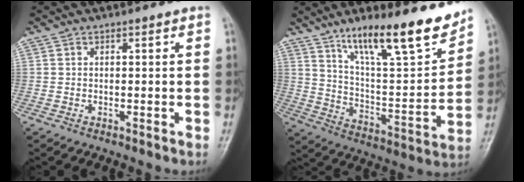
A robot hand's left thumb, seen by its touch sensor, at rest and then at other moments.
{"total": 19.4, "force": [13.7, 4.5, 12.9], "torque": [-0.171, -0.076, 0.232]}